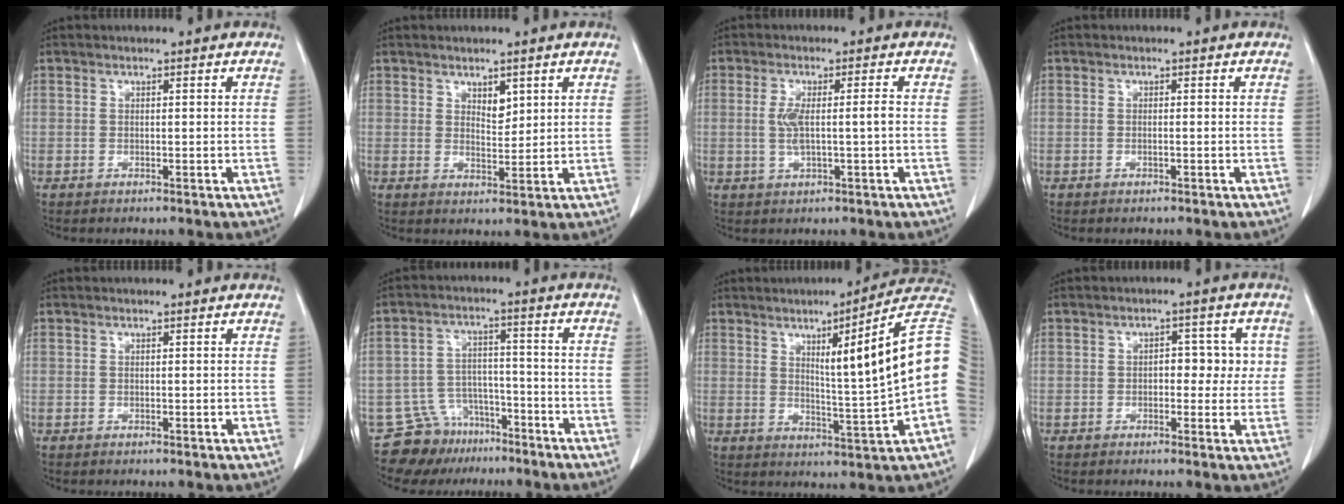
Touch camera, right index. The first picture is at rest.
{"total": 2.8, "force": [1.7, 1.4, 1.8], "torque": [-0.026, -0.007, 0.034]}
{"total": 4.6, "force": [-0.1, 0.6, 4.6], "torque": [-0.091, 0.003, 0.003]}
{"total": 0.0}
{"total": 0.0}
{"total": 8.7, "force": [-6.7, 5.5, 0.3], "torque": [0.003, 0.040, -0.107]}
{"total": 14.6, "force": [2.4, -1.0, 14.3], "torque": [-0.187, 0.006, 0.032]}
{"total": 5.2, "force": [0.4, 3.1, 4.2], "torque": [-0.038, 0.020, 0.006]}